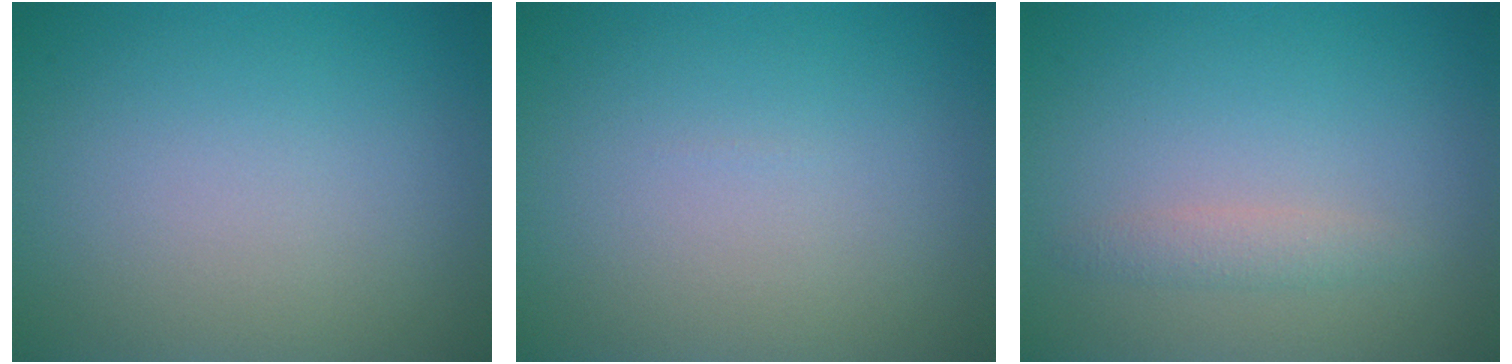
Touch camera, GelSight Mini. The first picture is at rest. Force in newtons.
{"total": 0.0}
{"total": 1.3, "press": 1.3, "slide": 0.0}